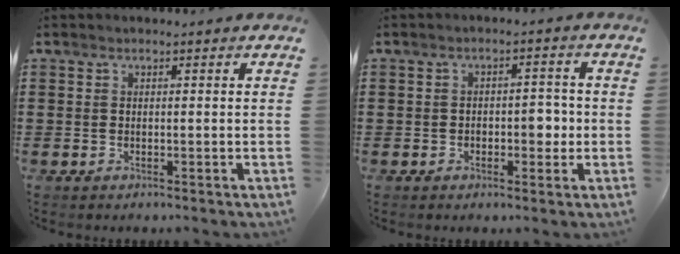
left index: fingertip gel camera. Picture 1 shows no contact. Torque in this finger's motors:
{"motor_torque": [0.08, 0.06, 0.15, 0.02]}